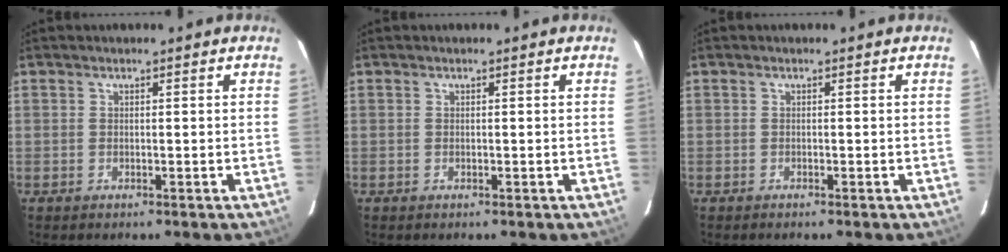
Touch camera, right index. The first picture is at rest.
{"total": 0.0}
{"total": 0.0}